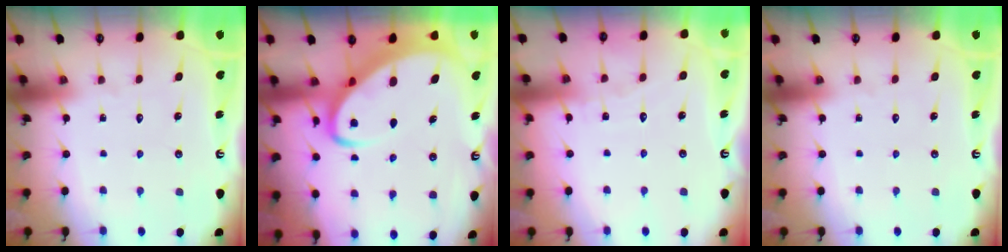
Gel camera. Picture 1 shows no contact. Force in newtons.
{"total": 5.5, "press": 5.5, "slide": 0.5}
{"total": 4.7, "press": 4.7, "slide": 0.5}
{"total": 0.0}